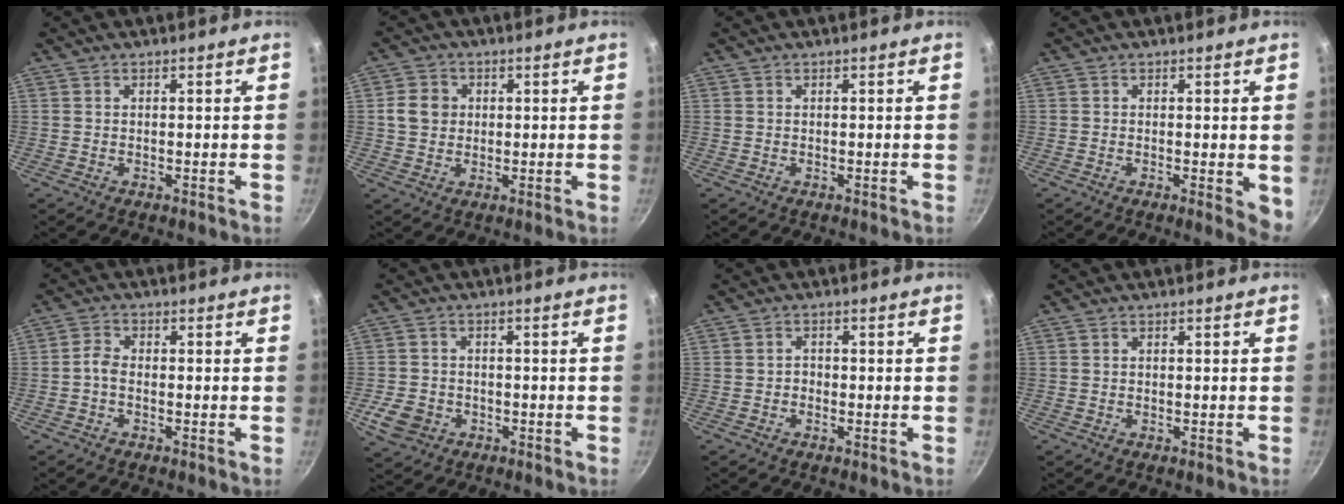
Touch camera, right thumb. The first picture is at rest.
{"total": 5.2, "force": [0.6, 4.6, 2.3], "torque": [-0.020, 0.006, 0.004]}
{"total": 0.0}
{"total": 3.6, "force": [-0.3, 1.4, 3.3], "torque": [-0.037, -0.008, -0.004]}
{"total": 2.5, "force": [-0.9, 1.5, 1.7], "torque": [-0.036, 0.015, -0.027]}
{"total": 6.1, "force": [-2.2, 4.9, 2.7], "torque": [-0.052, 0.018, -0.036]}
{"total": 1.4, "force": [-0.6, 1.1, 0.6], "torque": [-0.003, 0.007, -0.013]}
{"total": 0.0}